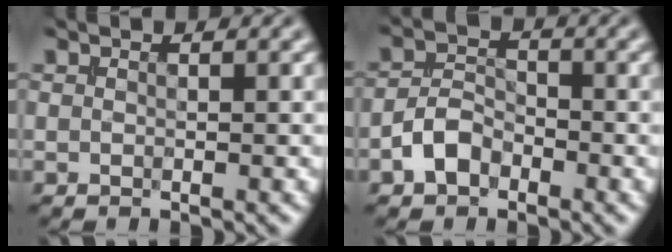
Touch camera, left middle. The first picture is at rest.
{"total": 3.0, "force": [-1.7, 1.9, 1.5], "torque": [-0.024, 0.010, -0.039]}